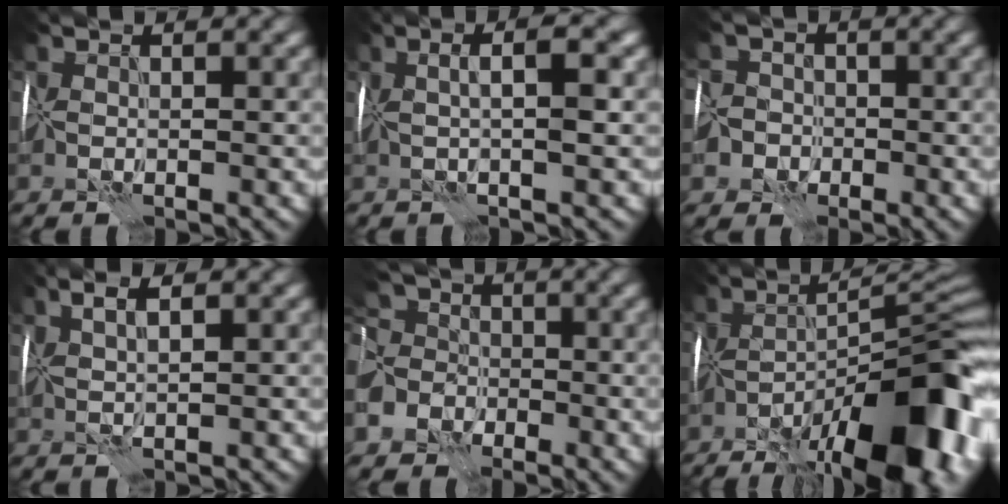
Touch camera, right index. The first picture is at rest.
{"total": 3.5, "force": [0.4, 0.4, 3.5], "torque": [-0.047, 0.005, -0.004]}
{"total": 6.5, "force": [-3.4, 5.3, 1.5], "torque": [-0.017, -0.014, -0.087]}
{"total": 2.7, "force": [1.3, 0.5, 2.3], "torque": [-0.034, 0.005, 0.010]}
{"total": 10.2, "force": [-5.5, 7.8, 3.7], "torque": [-0.081, -0.026, -0.115]}
{"total": 16.8, "force": [-8.5, 5.2, 13.5], "torque": [-0.175, -0.005, -0.135]}